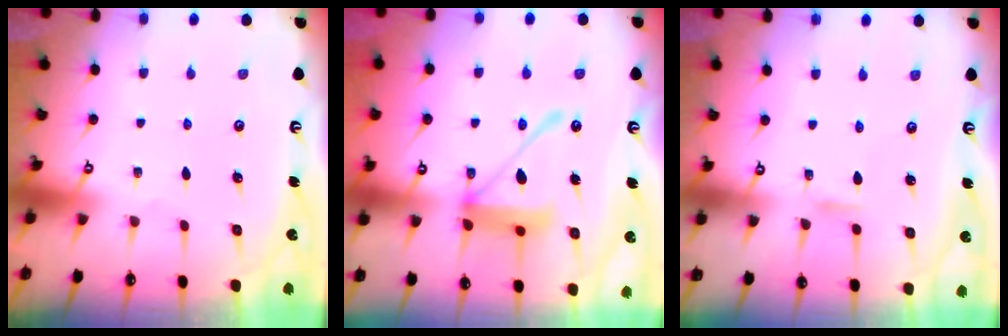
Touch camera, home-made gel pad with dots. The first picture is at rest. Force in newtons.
{"total": 14.6, "press": 14.5, "slide": 1.7}
{"total": 2.7, "press": 2.7, "slide": 0.3}